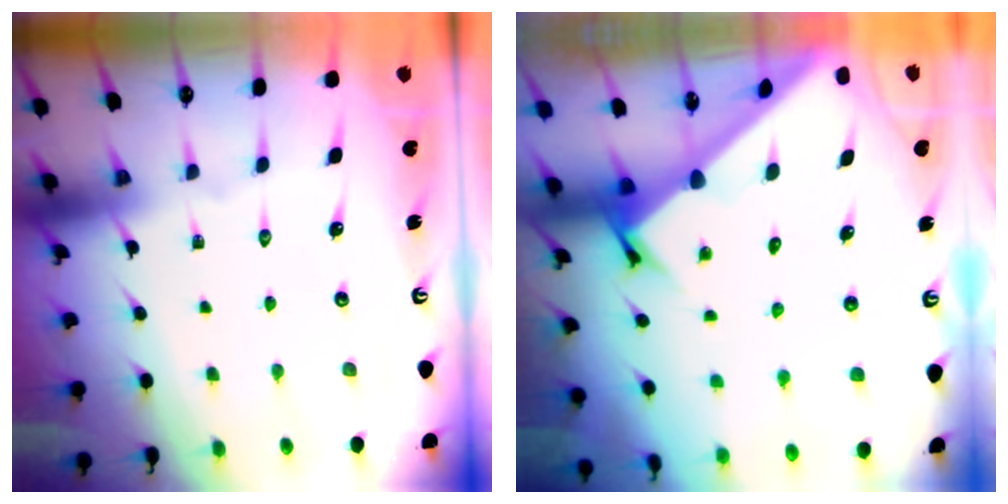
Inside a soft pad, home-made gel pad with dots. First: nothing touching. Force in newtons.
{"total": 3.9, "press": 3.9, "slide": 0.1}